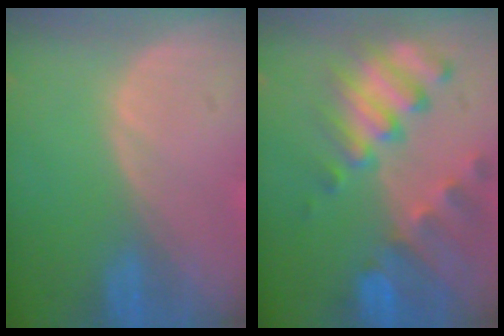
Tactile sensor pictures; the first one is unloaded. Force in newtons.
{"total": 10.2, "press": 8.9, "slide": 5.1}